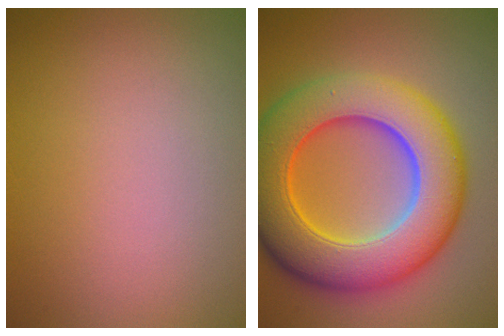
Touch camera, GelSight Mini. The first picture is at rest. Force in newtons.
{"total": 12.0, "press": 12.0, "slide": 0.2}